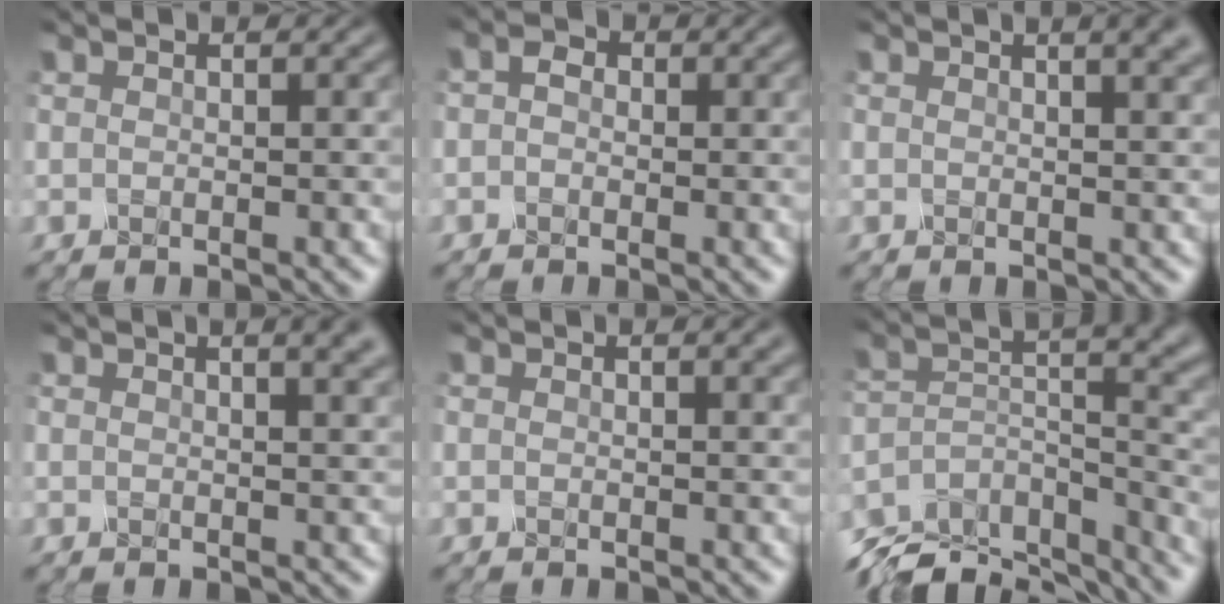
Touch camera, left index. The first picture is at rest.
{"total": 0.8, "force": [-0.4, 0.7, 0.1], "torque": [0.001, -0.005, -0.012]}
{"total": 7.0, "force": [3.8, 3.5, 4.8], "torque": [-0.004, 0.048, 0.008]}
{"total": 6.9, "force": [3.8, 3.4, 4.7], "torque": [0.000, 0.049, 0.008]}
{"total": 1.4, "force": [0.8, 0.4, 1.1], "torque": [-0.002, -0.001, 0.008]}
{"total": 11.8, "force": [-11.0, 3.2, 2.8], "torque": [-0.051, 0.004, -0.159]}